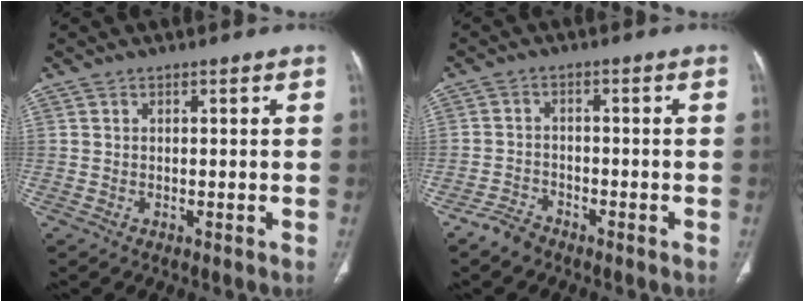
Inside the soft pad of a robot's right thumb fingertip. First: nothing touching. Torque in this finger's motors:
{"motor_torque": [0.45, -0.04, 0.11, -0.17, 0.02]}